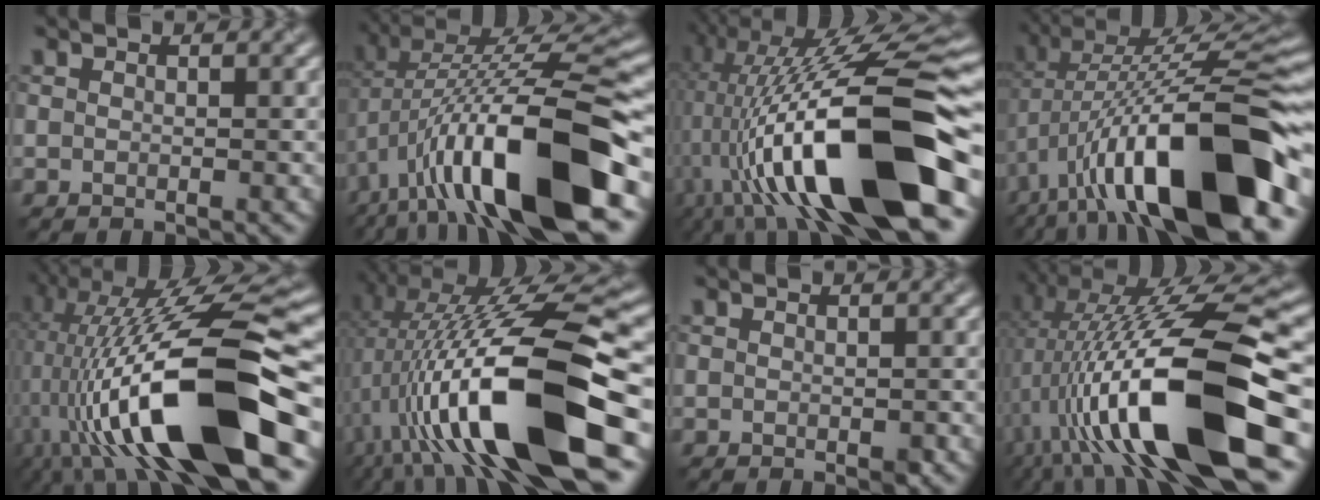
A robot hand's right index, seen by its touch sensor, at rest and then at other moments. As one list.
[{"total": 14.6, "force": [-4.1, 4.1, 13.4], "torque": [-0.230, 0.015, -0.066]}, {"total": 17.5, "force": [-4.0, 4.8, 16.3], "torque": [-0.268, 0.027, -0.072]}, {"total": 16.0, "force": [-5.1, 5.1, 14.3], "torque": [-0.228, 0.021, -0.085]}, {"total": 17.4, "force": [-4.1, 5.2, 16.1], "torque": [-0.292, 0.013, -0.073]}, {"total": 15.7, "force": [-2.5, 4.1, 15.0], "torque": [-0.240, 0.016, -0.043]}, {"total": 0.5, "force": [-0.1, 0.3, 0.4], "torque": [-0.006, -0.002, -0.001]}, {"total": 15.9, "force": [-2.5, 4.2, 15.1], "torque": [-0.247, 0.014, -0.043]}]